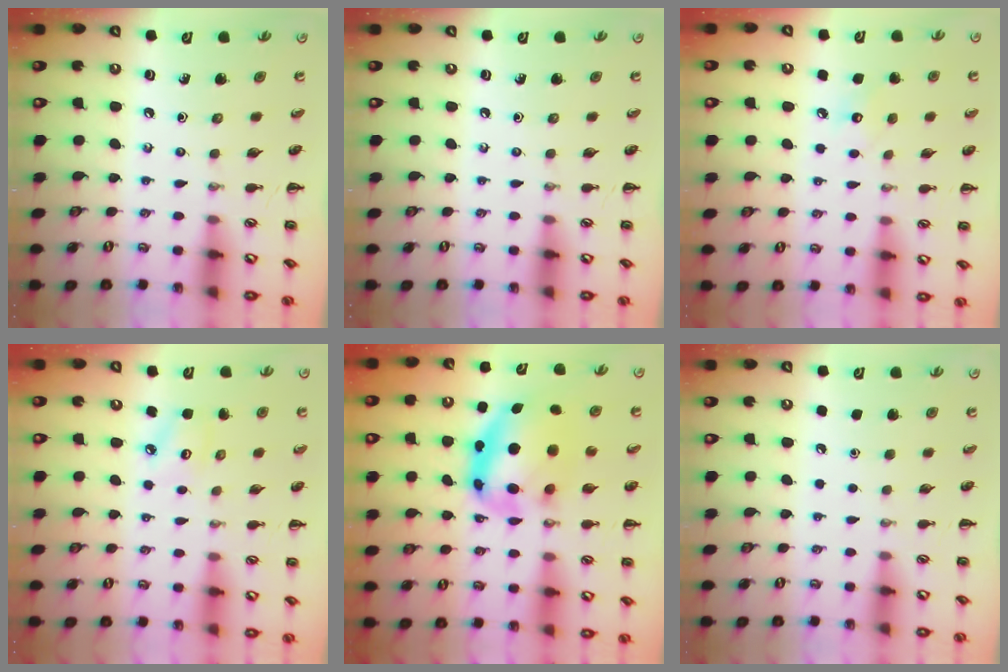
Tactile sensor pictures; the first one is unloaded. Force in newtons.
{"total": 0.0}
{"total": 6.3, "press": 6.1, "slide": 1.6}
{"total": 3.9, "press": 3.7, "slide": 0.9}
{"total": 10.2, "press": 9.9, "slide": 2.4}
{"total": 1.7, "press": 1.7, "slide": 0.1}